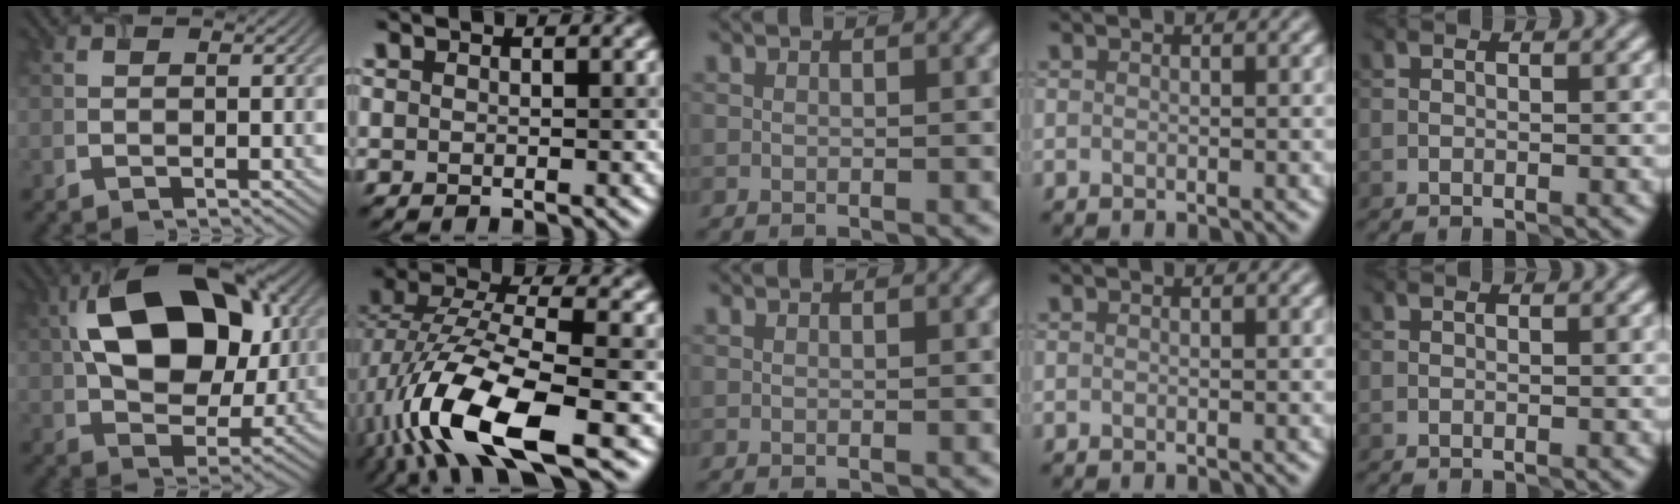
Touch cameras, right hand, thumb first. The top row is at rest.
{"thumb": {"total": 16.9, "force": [4.0, 10.6, 12.6], "torque": [-0.220, 0.028, 0.056]}, "index": {"total": 12.0, "force": [-4.6, 4.4, 10.2], "torque": [-0.212, -0.004, -0.092]}}